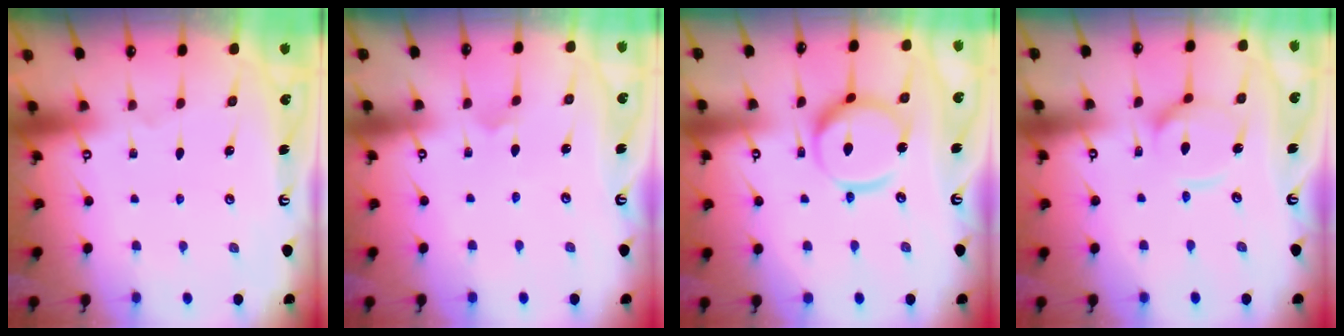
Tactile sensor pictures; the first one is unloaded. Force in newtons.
{"total": 1.9, "press": 1.9, "slide": 0.1}
{"total": 13.0, "press": 12.9, "slide": 1.2}
{"total": 9.7, "press": 9.6, "slide": 0.9}